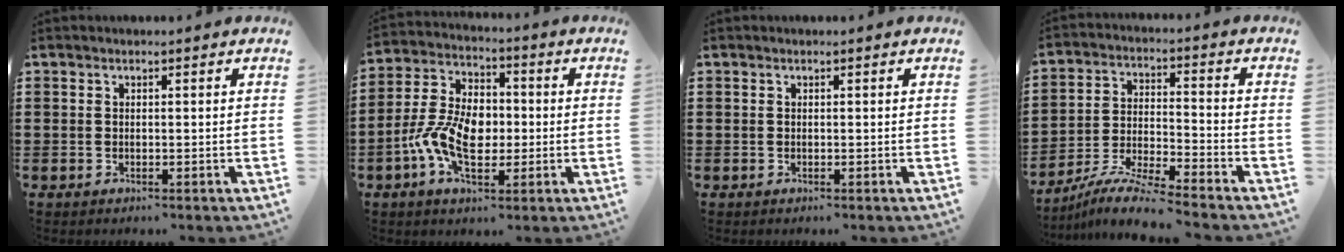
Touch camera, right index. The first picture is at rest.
{"total": 9.4, "force": [-2.1, 6.0, 7.0], "torque": [-0.159, 0.009, -0.043]}
{"total": 0.0}
{"total": 7.2, "force": [-6.7, -0.6, 2.4], "torque": [-0.059, -0.011, -0.137]}